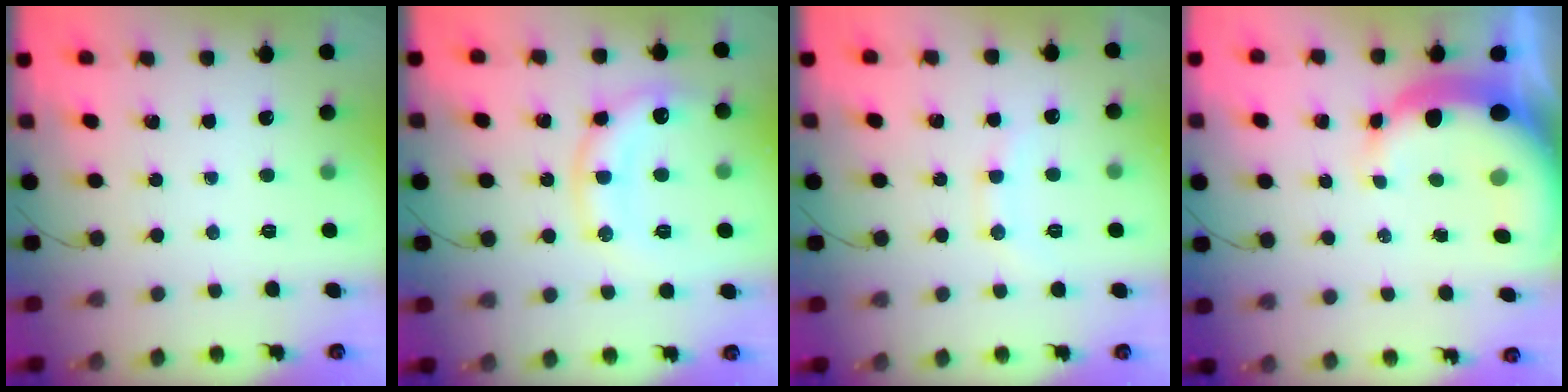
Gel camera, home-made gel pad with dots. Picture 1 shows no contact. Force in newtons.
{"total": 13.7, "press": 13.7, "slide": 1.0}
{"total": 7.3, "press": 7.2, "slide": 1.3}
{"total": 12.5, "press": 12.3, "slide": 2.5}